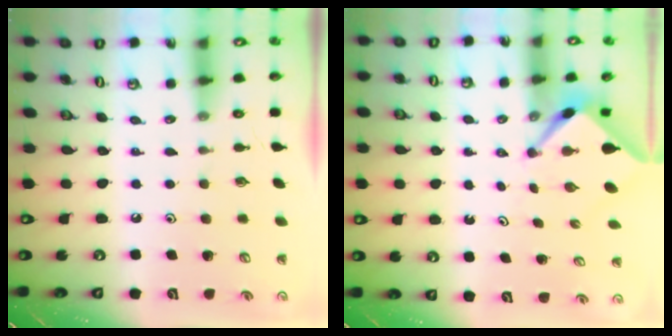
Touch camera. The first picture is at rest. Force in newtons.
{"total": 2.5, "press": 2.5, "slide": 0.2}